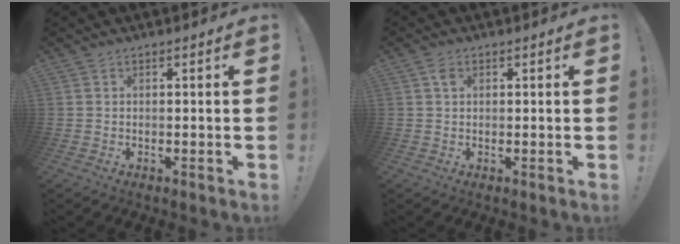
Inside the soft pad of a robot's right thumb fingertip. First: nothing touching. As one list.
[{"total": 1.8, "force": [0.8, 1.2, 1.0], "torque": [-0.019, 0.002, 0.013]}]